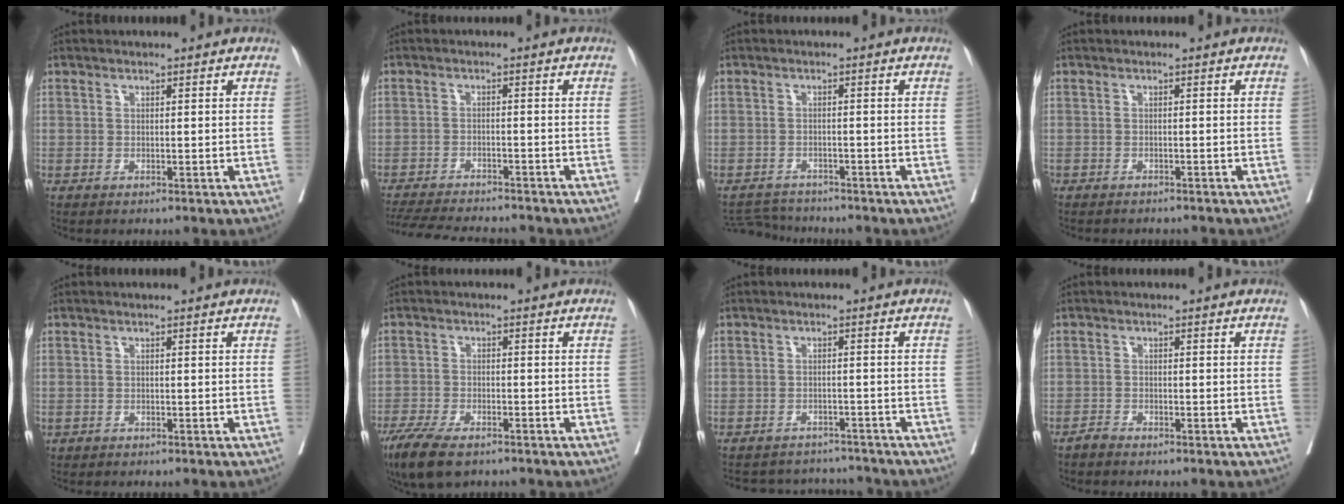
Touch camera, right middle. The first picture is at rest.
{"total": 12.2, "force": [-11.2, 1.6, 4.4], "torque": [-0.077, -0.012, -0.161]}
{"total": 4.1, "force": [-4.1, 0.2, -0.4], "torque": [0.004, -0.010, -0.069]}
{"total": 3.9, "force": [-3.5, 1.2, 1.0], "torque": [-0.012, -0.002, -0.046]}
{"total": 0.9, "force": [-0.5, 0.6, 0.4], "torque": [-0.009, 0.001, -0.006]}
{"total": 8.2, "force": [-5.9, 2.7, 5.0], "torque": [-0.091, -0.016, -0.101]}
{"total": 8.6, "force": [-8.3, 2.3, 0.6], "torque": [-0.011, 0.017, -0.106]}
{"total": 1.0, "force": [-1.0, 0.1, 0.1], "torque": [-0.004, 0.000, -0.019]}